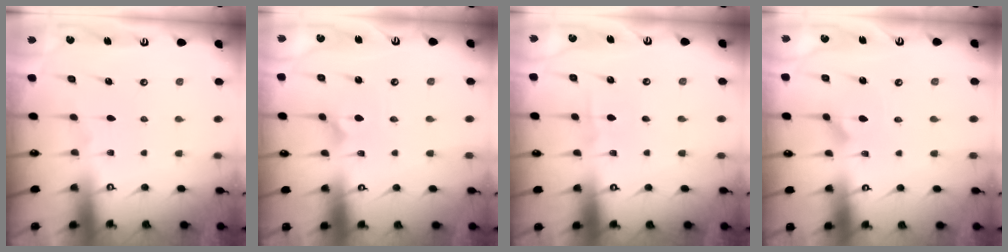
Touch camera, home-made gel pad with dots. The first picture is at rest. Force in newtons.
{"total": 2.3, "press": 2.3, "slide": 0.1}
{"total": 1.8, "press": 1.7, "slide": 0.2}
{"total": 2.9, "press": 2.9, "slide": 0.3}